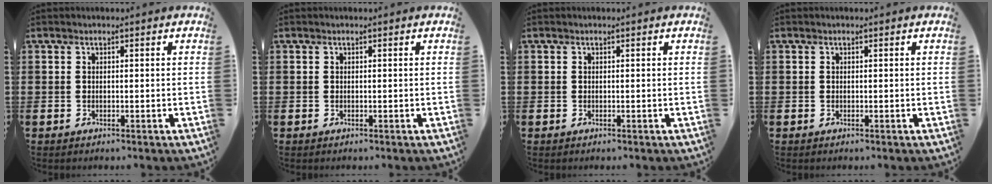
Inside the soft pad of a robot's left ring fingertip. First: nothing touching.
{"total": 0.0}
{"total": 0.0}
{"total": 0.0}